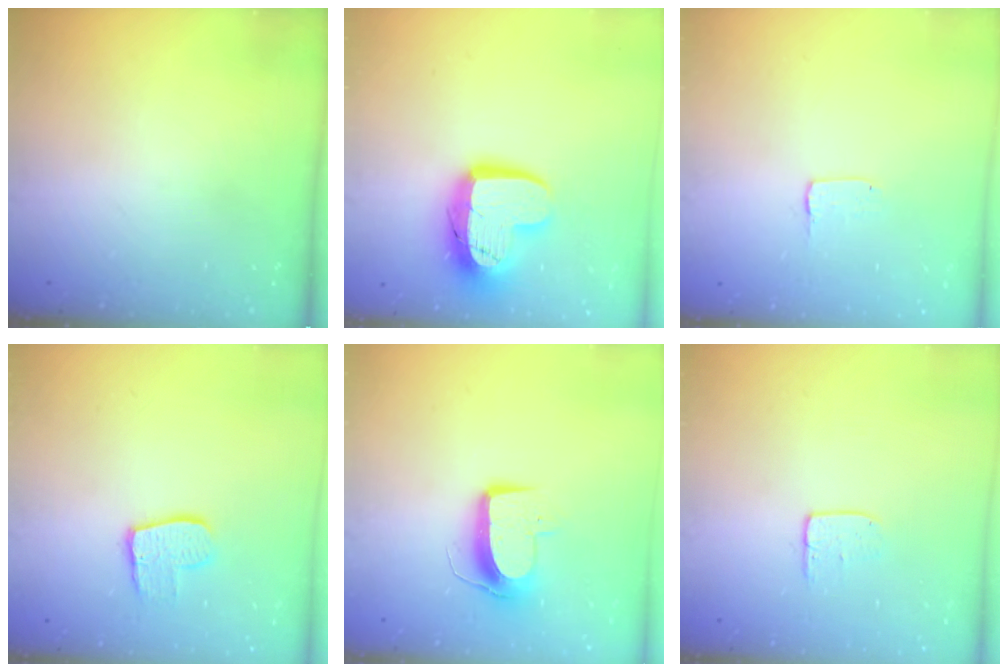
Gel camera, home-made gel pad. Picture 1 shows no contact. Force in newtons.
{"total": 14.3, "press": 14.3, "slide": 1.2}
{"total": 1.3, "press": 1.2, "slide": 0.1}
{"total": 10.1, "press": 10.0, "slide": 0.7}
{"total": 10.0, "press": 10.0, "slide": 0.5}
{"total": 5.4, "press": 5.4, "slide": 0.4}